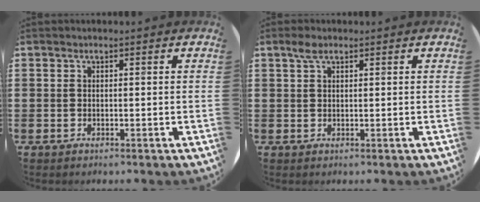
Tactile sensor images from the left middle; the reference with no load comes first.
{"total": 1.7, "force": [1.1, 0.8, 1.1], "torque": [-0.025, 0.005, 0.019]}